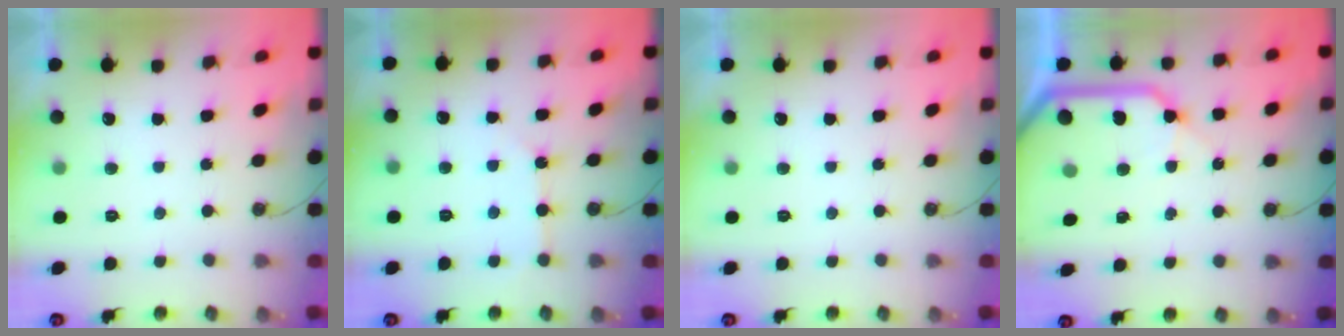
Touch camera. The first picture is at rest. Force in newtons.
{"total": 2.8, "press": 2.7, "slide": 0.4}
{"total": 0.0}
{"total": 12.3, "press": 12.3, "slide": 1.2}